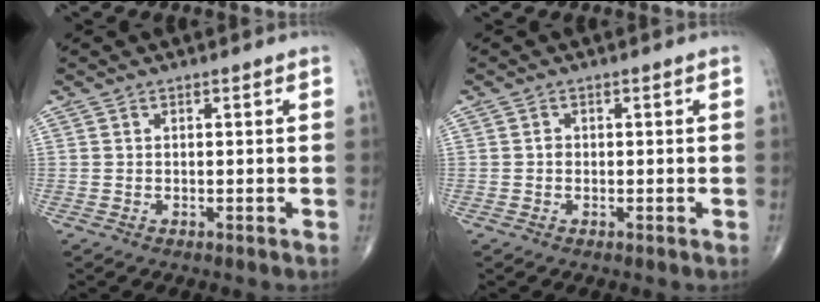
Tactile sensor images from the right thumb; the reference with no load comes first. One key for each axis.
{"total": 0.9, "fx": -0.1, "fy": 0.7, "fz": 0.4, "tx": -0.003, "ty": 0.003, "tz": -0.004}